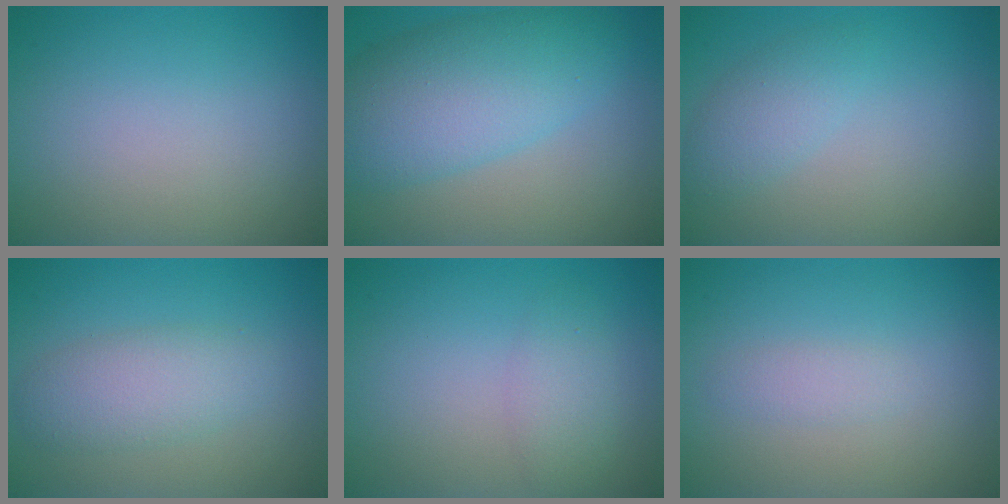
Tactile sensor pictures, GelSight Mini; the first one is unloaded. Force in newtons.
{"total": 7.6, "press": 7.6, "slide": 0.1}
{"total": 2.3, "press": 2.3, "slide": 0.1}
{"total": 3.5, "press": 3.5, "slide": 0.3}
{"total": 2.1, "press": 2.1, "slide": 0.1}
{"total": 1.1, "press": 1.1, "slide": 0.1}